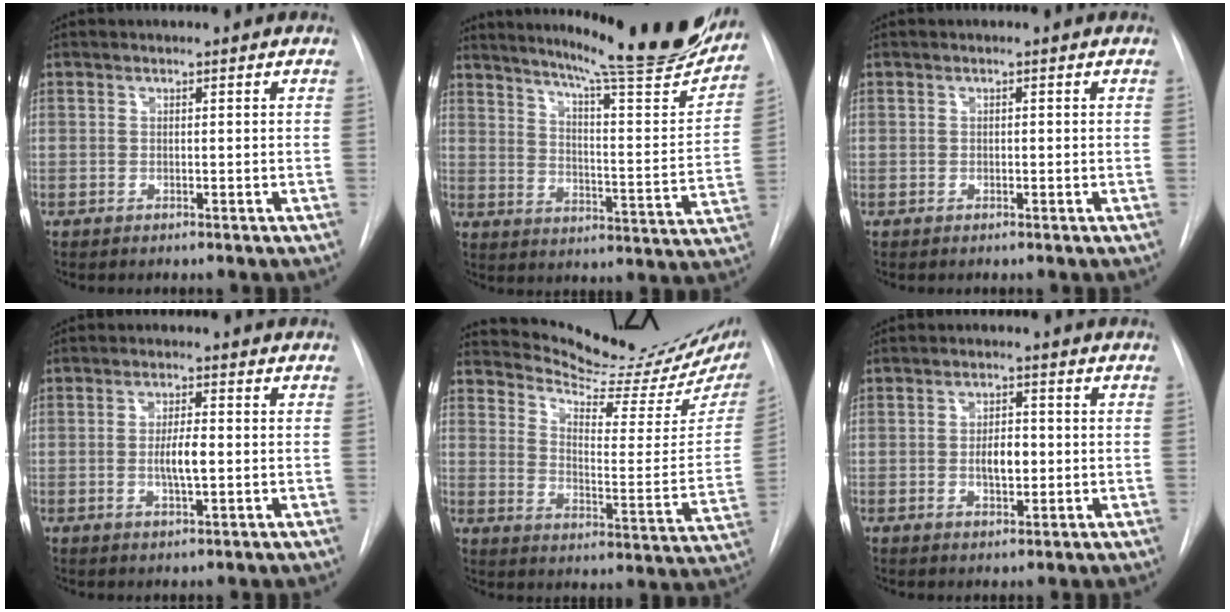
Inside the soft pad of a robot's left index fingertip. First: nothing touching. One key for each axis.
{"total": 23.5, "fx": 20.3, "fy": 1.4, "fz": 11.6, "tx": -0.173, "ty": -0.078, "tz": 0.261}
{"total": 0.9, "fx": -0.9, "fy": 0.0, "fz": 0.1, "tx": 0.003, "ty": -0.004, "tz": -0.013}
{"total": 4.2, "fx": -1.2, "fy": 0.7, "fz": 4.0, "tx": -0.074, "ty": -0.008, "tz": -0.018}
{"total": 18.3, "fx": 17.4, "fy": 1.5, "fz": 5.6, "tx": -0.089, "ty": -0.101, "tz": 0.224}
{"total": 4.1, "fx": -1.2, "fy": 1.8, "fz": 3.5, "tx": -0.056, "ty": -0.004, "tz": -0.013}